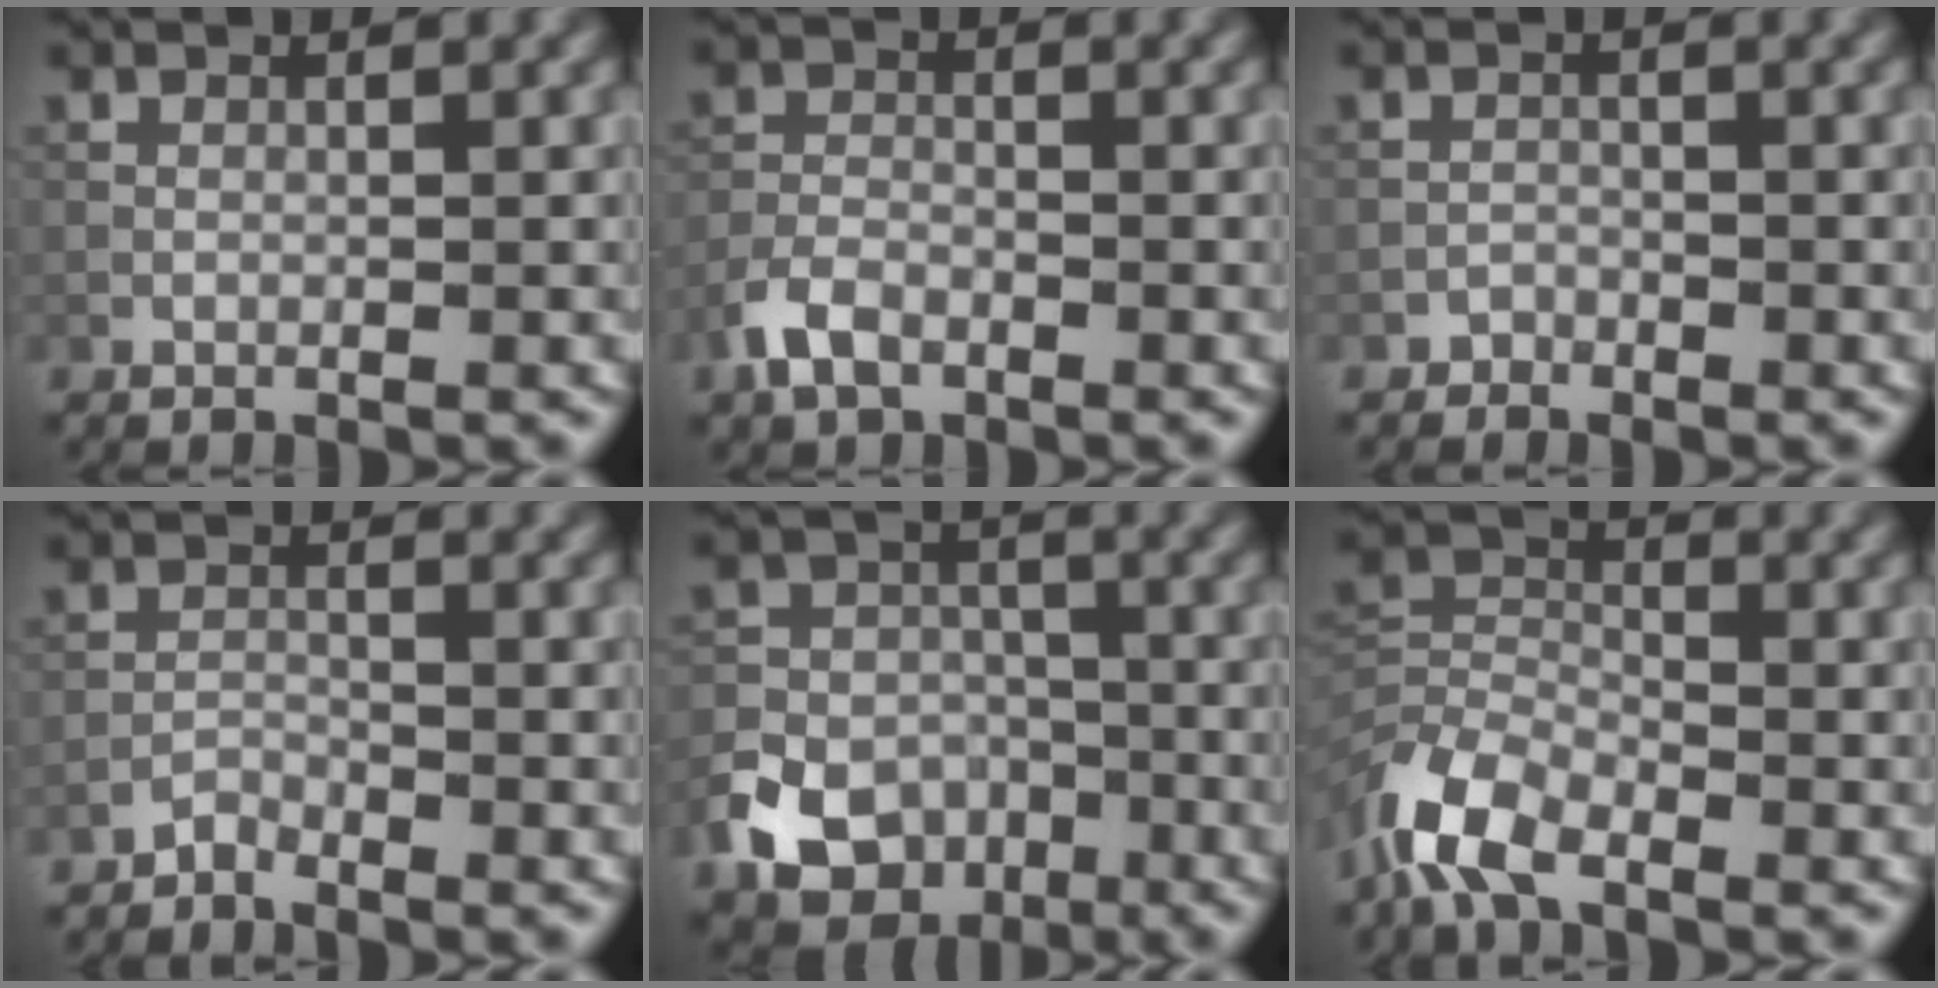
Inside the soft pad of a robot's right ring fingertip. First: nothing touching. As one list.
[{"total": 2.9, "force": [-1.8, 1.6, 1.6], "torque": [-0.036, 0.001, -0.044]}, {"total": 0.9, "force": [-0.7, 0.5, -0.2], "torque": [0.003, 0.005, -0.011]}, {"total": 1.1, "force": [-1.1, 0.3, 0.1], "torque": [-0.002, 0.005, -0.023]}, {"total": 8.4, "force": [-4.3, 6.4, 3.4], "torque": [-0.049, -0.010, -0.094]}, {"total": 7.0, "force": [-4.8, 3.2, 3.9], "torque": [-0.085, -0.005, -0.113]}]